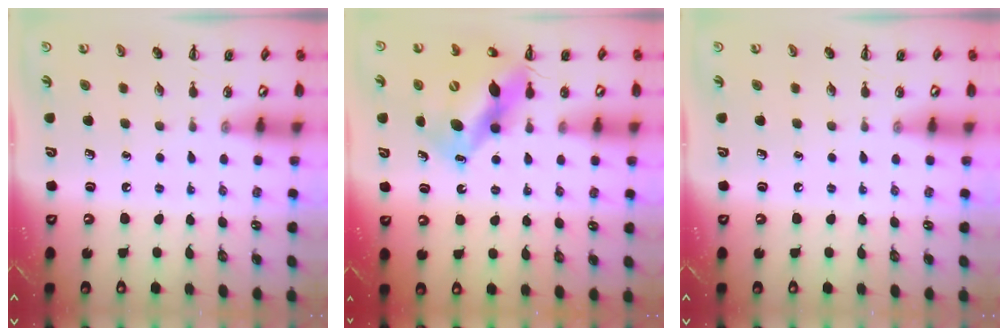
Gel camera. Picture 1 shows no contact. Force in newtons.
{"total": 12.8, "press": 12.4, "slide": 3.2}
{"total": 0.0}